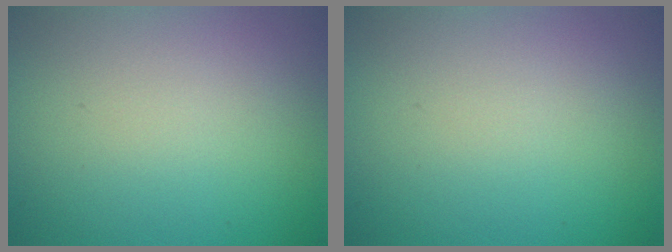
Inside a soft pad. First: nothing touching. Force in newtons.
{"total": 0.0}